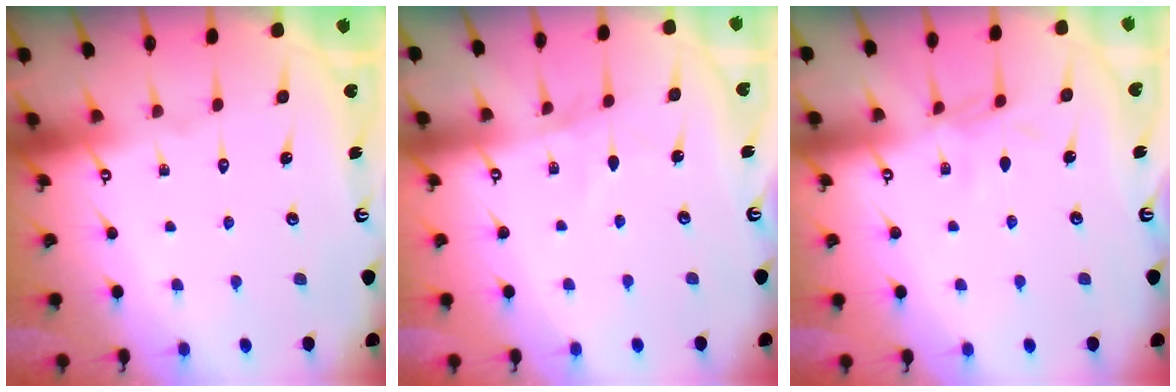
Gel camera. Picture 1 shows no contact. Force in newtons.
{"total": 3.1, "press": 3.1, "slide": 0.4}
{"total": 4.7, "press": 4.7, "slide": 0.2}